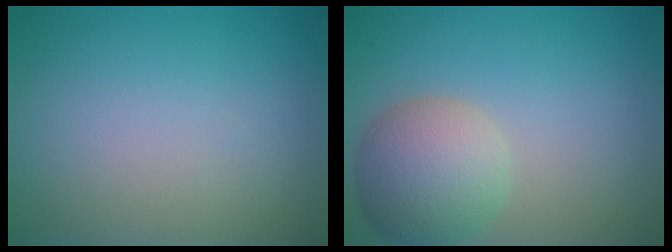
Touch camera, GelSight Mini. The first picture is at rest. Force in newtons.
{"total": 5.4, "press": 5.4, "slide": 0.5}